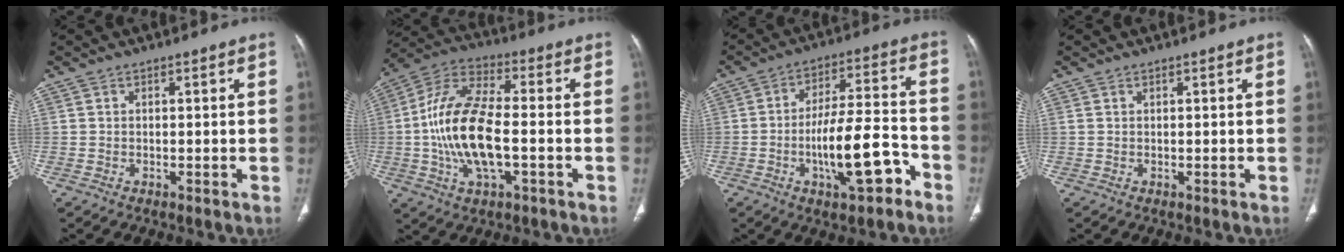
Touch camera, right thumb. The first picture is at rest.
{"total": 16.8, "force": [-2.3, 7.2, 15.0], "torque": [-0.304, 0.024, -0.046]}
{"total": 13.8, "force": [-5.7, 4.7, 11.6], "torque": [-0.184, 0.042, -0.088]}
{"total": 0.0}